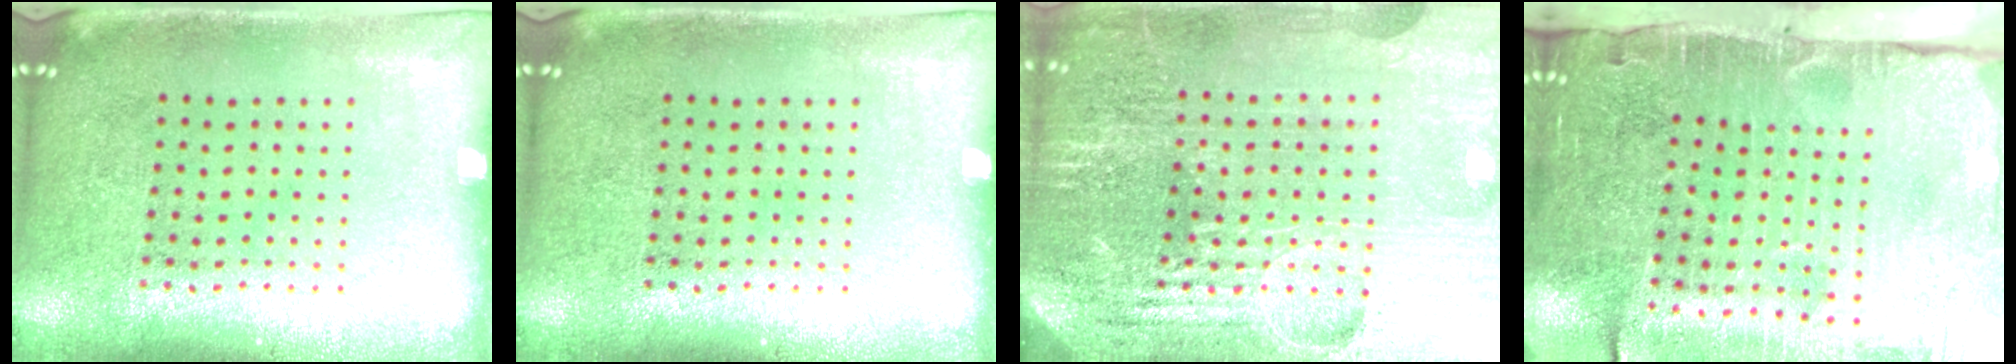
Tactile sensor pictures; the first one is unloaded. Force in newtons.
{"total": 0.0}
{"total": 5.7, "press": 5.2, "slide": 2.5}
{"total": 4.7, "press": 3.9, "slide": 2.6}